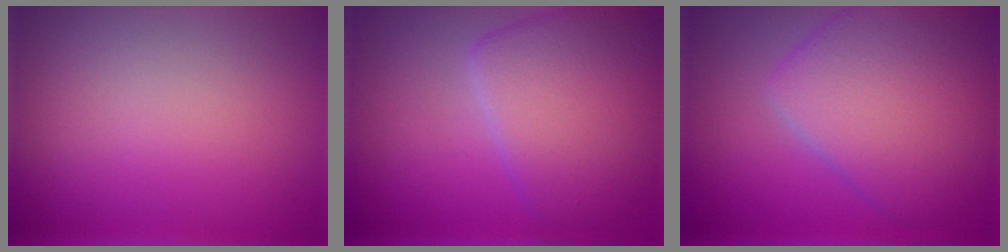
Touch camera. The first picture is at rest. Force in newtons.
{"total": 7.1, "press": 7.1, "slide": 0.2}
{"total": 8.0, "press": 8.0, "slide": 0.3}